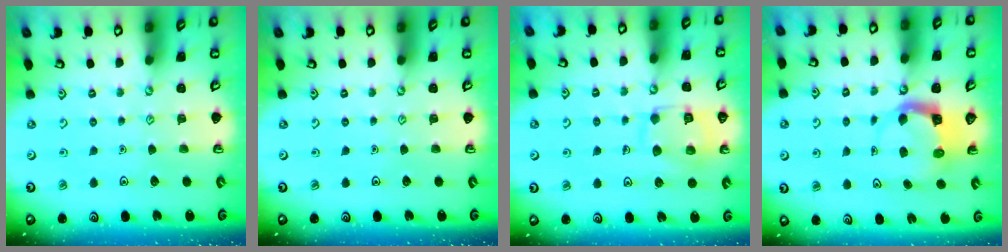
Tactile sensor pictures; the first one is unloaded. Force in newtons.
{"total": 0.0}
{"total": 12.8, "press": 12.8, "slide": 1.2}
{"total": 4.0, "press": 4.0, "slide": 0.3}